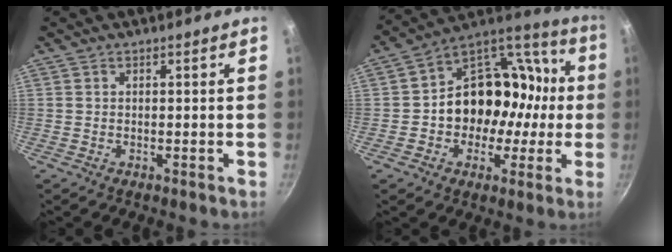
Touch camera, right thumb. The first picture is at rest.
{"total": 19.8, "force": [-1.1, 16.0, 11.5], "torque": [-0.130, 0.066, -0.019]}